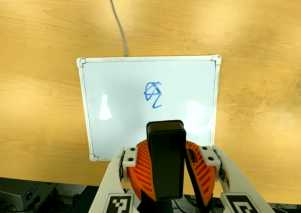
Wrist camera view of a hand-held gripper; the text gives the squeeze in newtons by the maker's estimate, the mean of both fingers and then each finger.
{"total": 8.6, "left": 9.4, "right": 7.8}